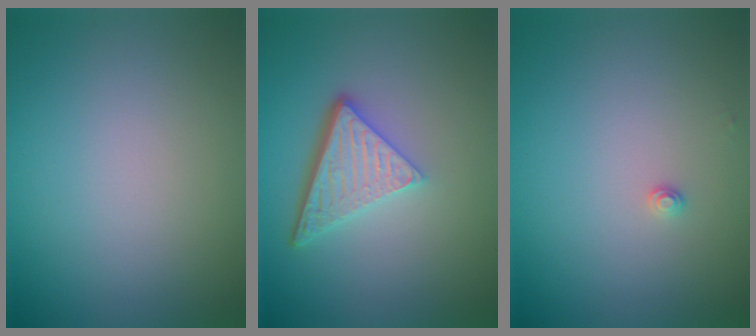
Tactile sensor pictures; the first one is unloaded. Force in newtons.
{"total": 5.1, "press": 3.6, "slide": 3.7}
{"total": 0.8, "press": 0.8, "slide": 0.0}